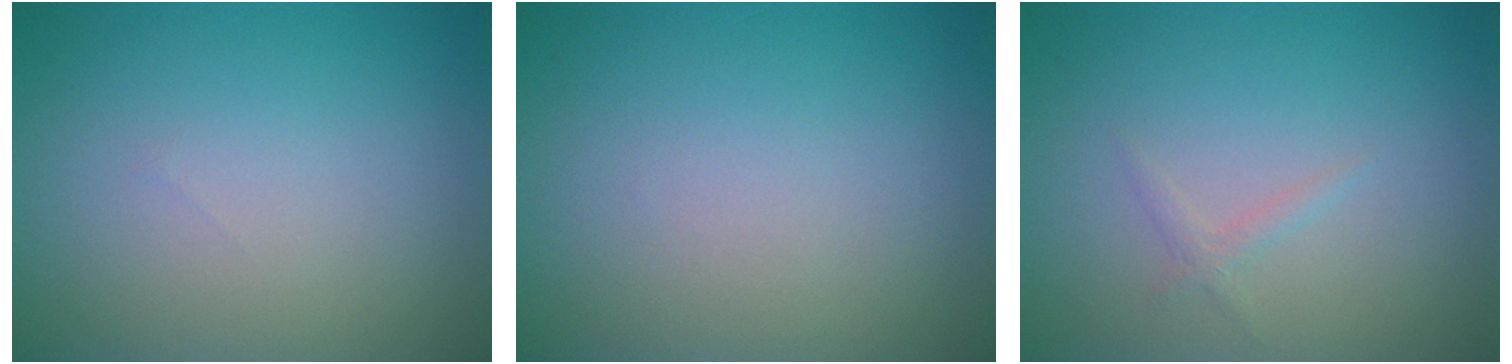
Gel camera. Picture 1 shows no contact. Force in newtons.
{"total": 0.0}
{"total": 0.8, "press": 0.8, "slide": 0.0}